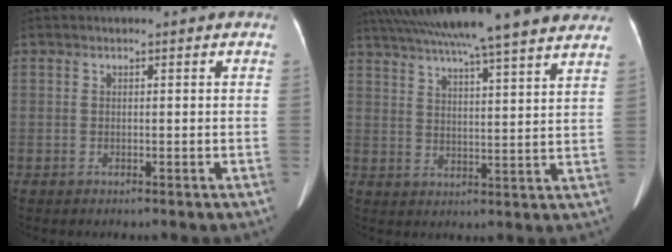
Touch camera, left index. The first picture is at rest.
{"total": 22.1, "force": [18.8, 0.1, 11.8], "torque": [-0.204, 0.018, 0.261]}